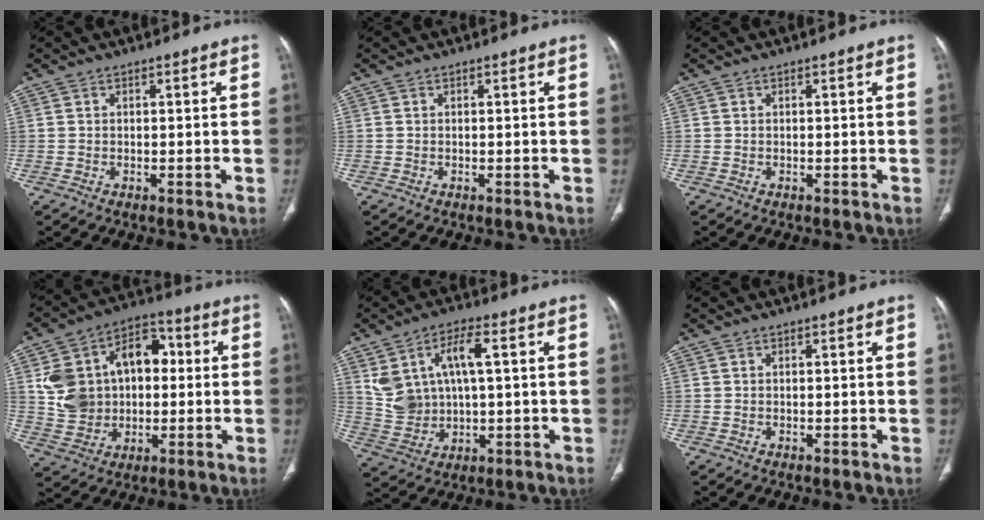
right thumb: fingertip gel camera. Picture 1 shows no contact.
{"total": 0.0}
{"total": 0.0}
{"total": 17.4, "force": [2.0, 13.4, 10.9], "torque": [-0.146, 0.036, 0.040]}
{"total": 11.2, "force": [3.2, 5.8, 9.0], "torque": [-0.160, 0.006, 0.070]}
{"total": 0.0}